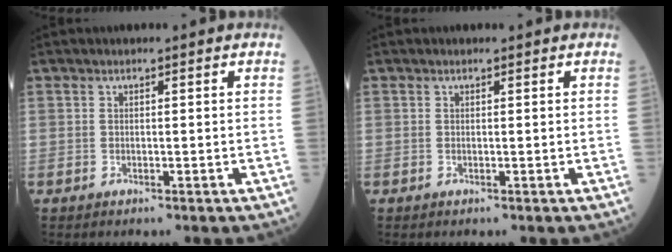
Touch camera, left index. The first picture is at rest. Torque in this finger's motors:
{"motor_torque": [0.14, -0.25, 0.06, 0.02]}